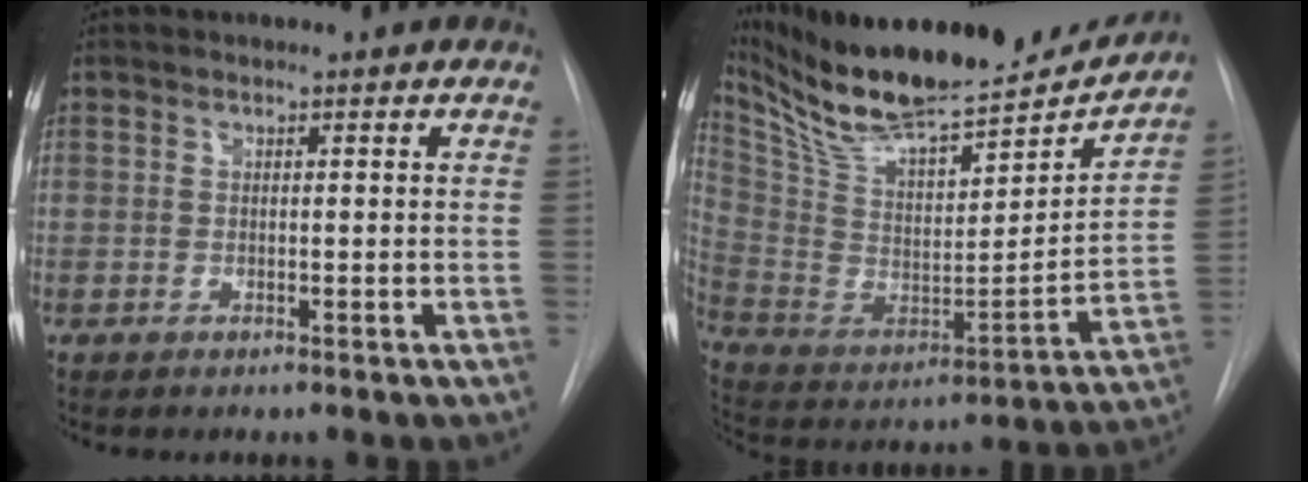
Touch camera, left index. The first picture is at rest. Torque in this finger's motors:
{"motor_torque": [0.94, -1.20, 0.49, 0.15]}